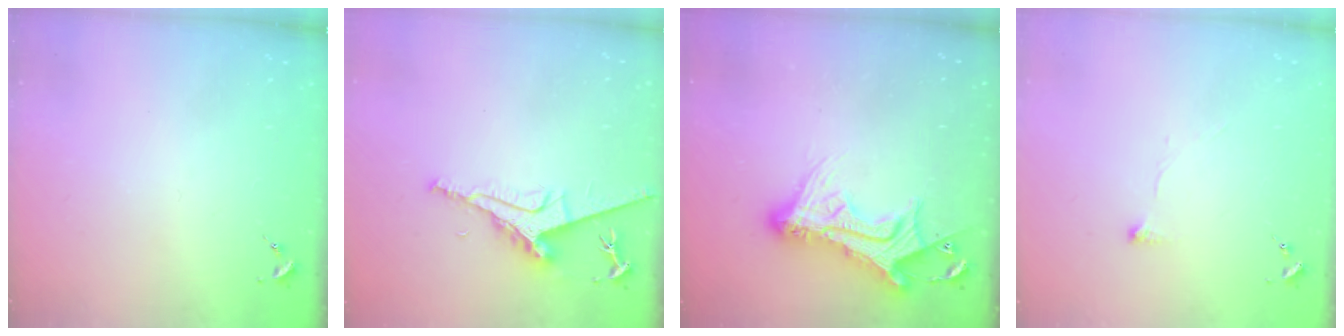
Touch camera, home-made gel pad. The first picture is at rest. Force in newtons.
{"total": 9.3, "press": 9.2, "slide": 1.3}
{"total": 15.5, "press": 15.4, "slide": 1.5}
{"total": 6.5, "press": 6.4, "slide": 0.9}